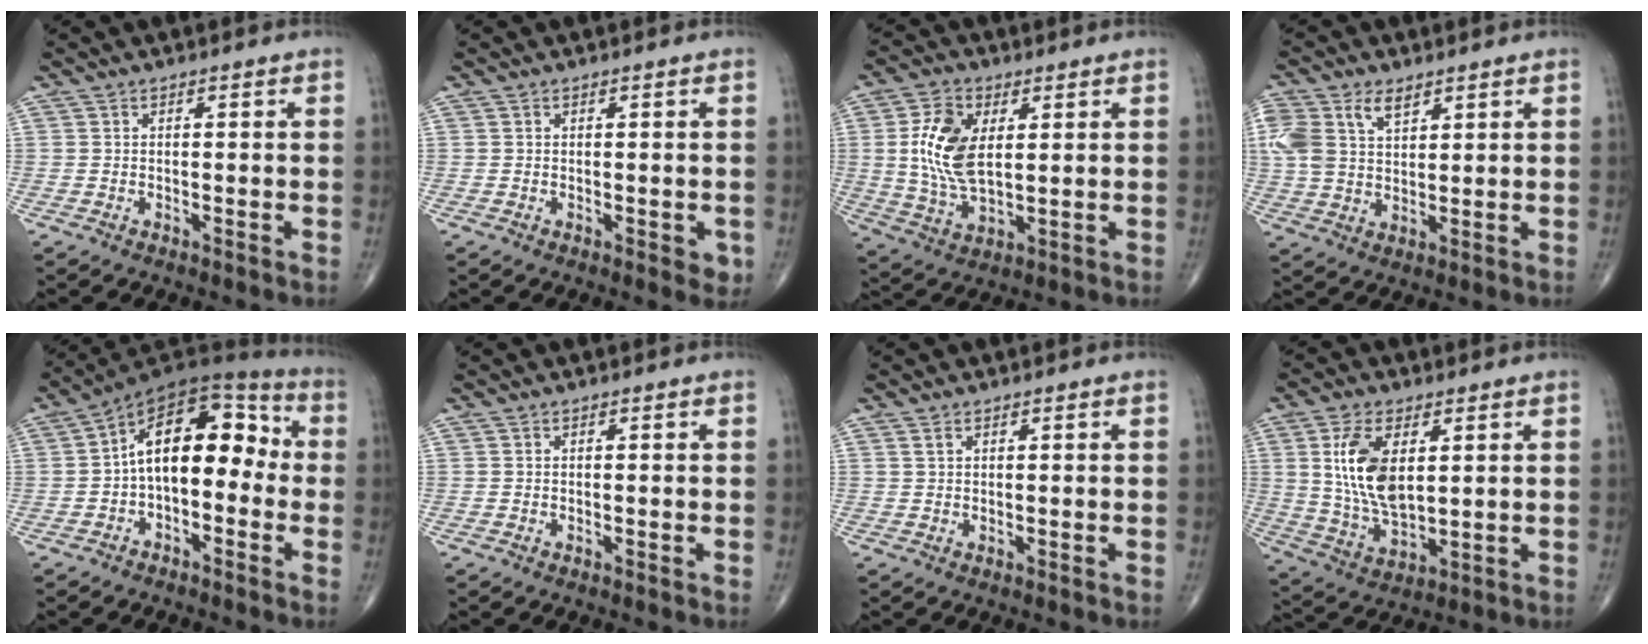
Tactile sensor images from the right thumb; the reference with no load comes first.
{"total": 2.2, "force": [-0.4, 1.2, 1.8], "torque": [-0.007, -0.001, -0.004]}
{"total": 11.9, "force": [2.2, 6.5, 9.7], "torque": [-0.187, -0.011, 0.047]}
{"total": 12.2, "force": [5.4, 7.6, 7.9], "torque": [-0.189, 0.001, 0.108]}
{"total": 15.0, "force": [-0.6, 8.5, 12.3], "torque": [-0.156, 0.051, -0.026]}
{"total": 0.0}
{"total": 0.9, "force": [0.6, 0.5, 0.5], "torque": [-0.009, 0.003, 0.012]}
{"total": 13.0, "force": [3.2, 6.6, 10.8], "torque": [-0.207, -0.020, 0.069]}